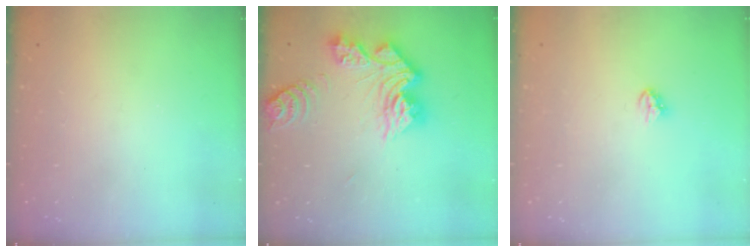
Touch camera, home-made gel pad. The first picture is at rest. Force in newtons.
{"total": 14.3, "press": 14.2, "slide": 1.5}
{"total": 3.4, "press": 3.4, "slide": 0.5}